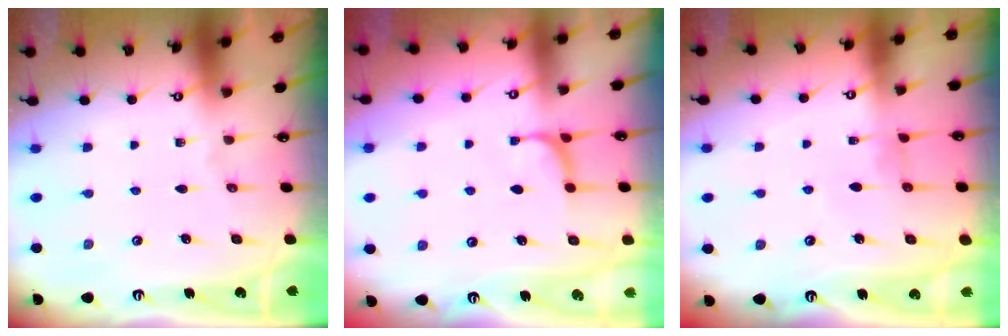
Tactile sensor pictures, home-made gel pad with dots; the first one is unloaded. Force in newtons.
{"total": 2.1, "press": 2.0, "slide": 0.6}
{"total": 0.7, "press": 0.4, "slide": 0.5}